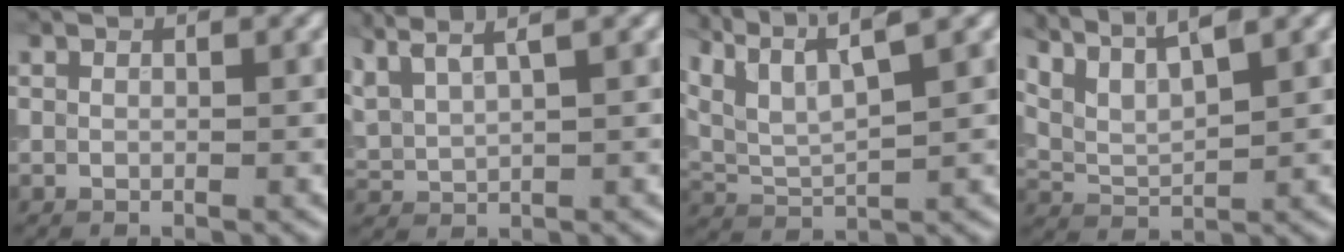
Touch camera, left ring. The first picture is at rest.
{"total": 5.1, "force": [3.8, 1.3, 3.2], "torque": [-0.082, 0.023, 0.065]}
{"total": 7.3, "force": [4.9, 1.9, 5.1], "torque": [-0.105, 0.022, 0.078]}
{"total": 5.2, "force": [4.1, 1.2, 3.0], "torque": [-0.076, 0.017, 0.063]}